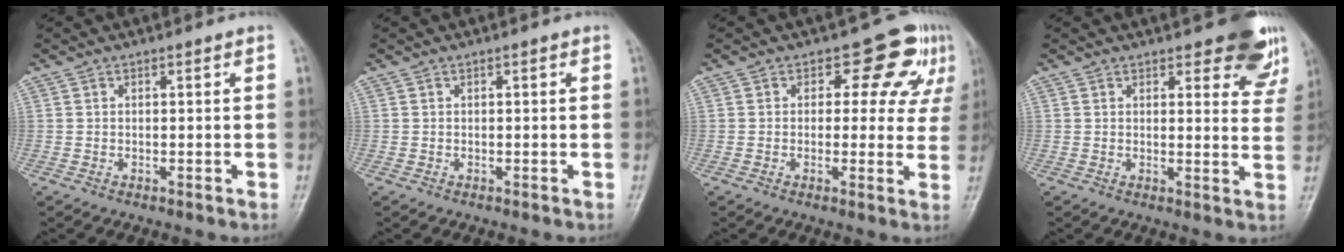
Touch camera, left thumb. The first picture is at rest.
{"total": 0.0}
{"total": 8.5, "force": [4.0, 5.6, 4.9], "torque": [-0.008, -0.009, 0.037]}
{"total": 9.4, "force": [6.7, 3.6, 5.7], "torque": [-0.029, -0.035, 0.072]}